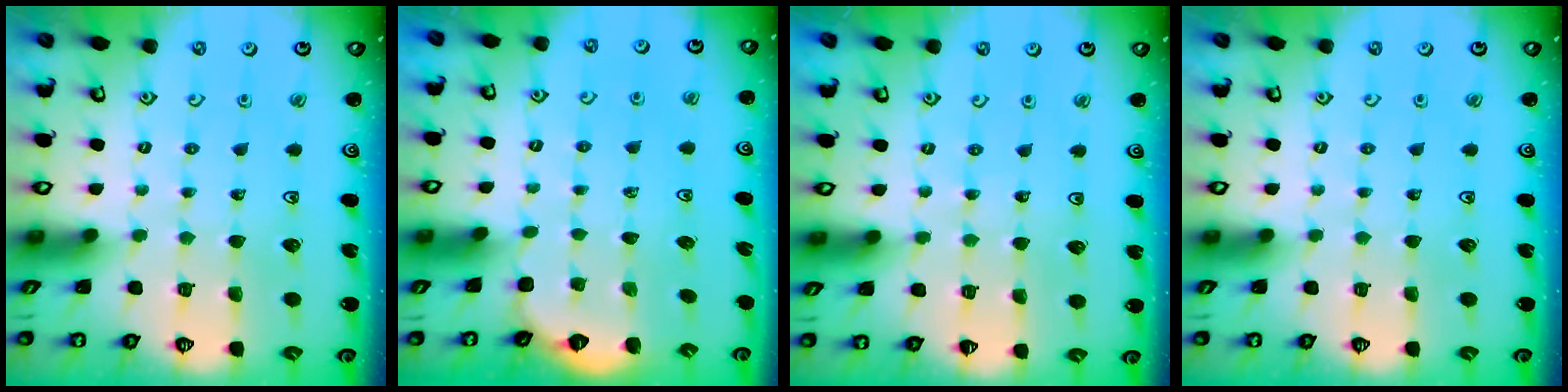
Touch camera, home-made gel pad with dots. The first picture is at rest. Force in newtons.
{"total": 1.6, "press": 0.7, "slide": 1.5}
{"total": 3.0, "press": 3.0, "slide": 0.2}
{"total": 0.0}